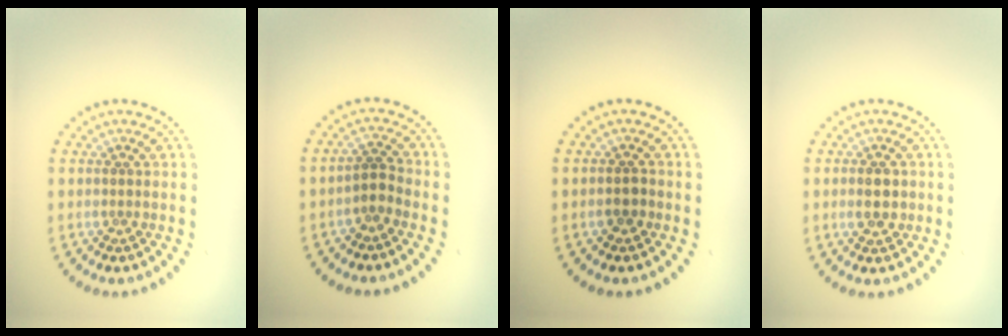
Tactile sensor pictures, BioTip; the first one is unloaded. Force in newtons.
{"total": 1.8, "press": 1.5, "slide": 1.0}
{"total": 1.4, "press": 1.3, "slide": 0.5}
{"total": 2.6, "press": 2.6, "slide": 0.2}